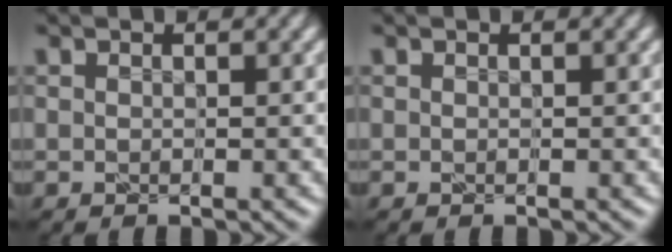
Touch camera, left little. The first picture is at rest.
{"total": 0.0}